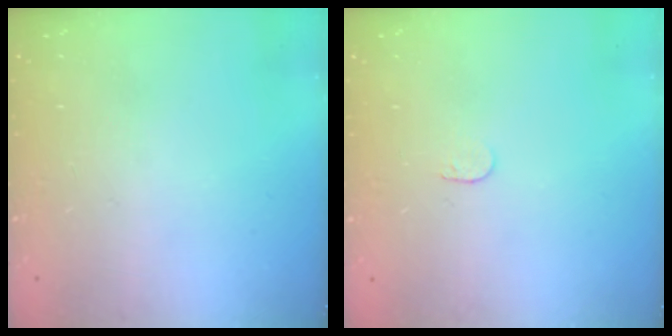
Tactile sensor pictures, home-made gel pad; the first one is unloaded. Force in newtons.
{"total": 3.3, "press": 3.3, "slide": 0.3}